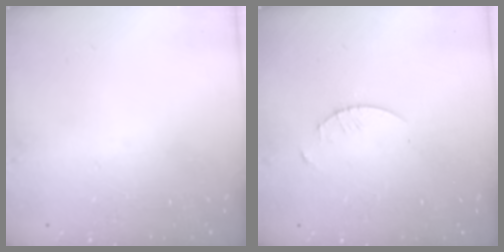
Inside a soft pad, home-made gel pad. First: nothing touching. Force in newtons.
{"total": 1.3, "press": 1.3, "slide": 0.2}